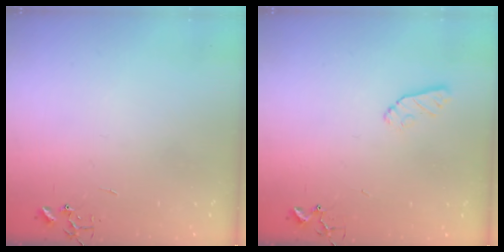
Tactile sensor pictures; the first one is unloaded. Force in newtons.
{"total": 7.2, "press": 7.1, "slide": 0.8}